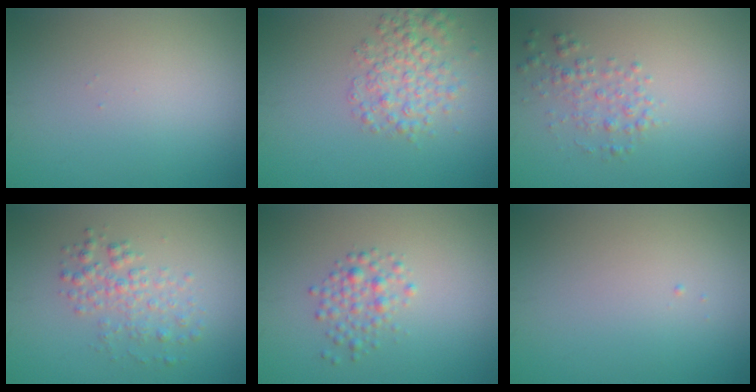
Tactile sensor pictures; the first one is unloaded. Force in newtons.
{"total": 3.9, "press": 3.9, "slide": 0.1}
{"total": 2.0, "press": 2.0, "slide": 0.1}
{"total": 2.7, "press": 2.7, "slide": 0.0}
{"total": 2.0, "press": 2.0, "slide": 0.1}
{"total": 0.0}